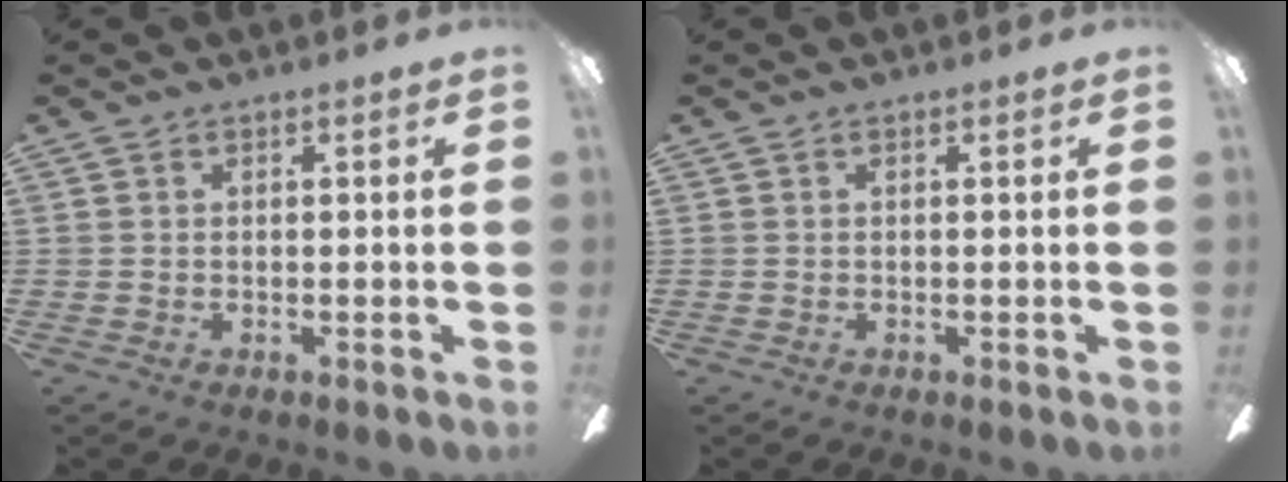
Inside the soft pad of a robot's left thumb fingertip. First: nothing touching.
{"total": 0.0}